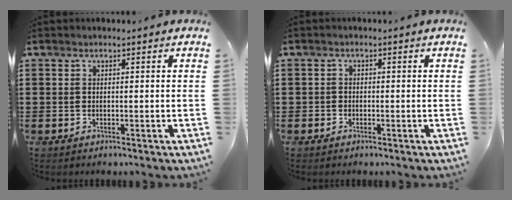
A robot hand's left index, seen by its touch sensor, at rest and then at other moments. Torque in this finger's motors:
{"motor_torque": [-0.50, 0.80, -0.04, -0.01]}